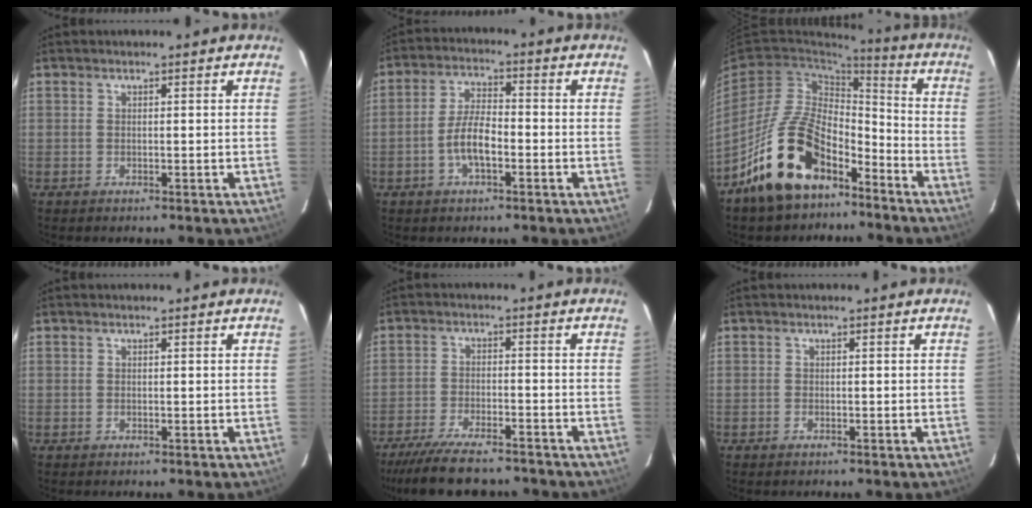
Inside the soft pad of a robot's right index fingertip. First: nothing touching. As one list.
[{"total": 6.6, "force": [-2.4, 2.4, 5.7], "torque": [-0.116, 0.008, -0.045]}, {"total": 18.1, "force": [-11.3, 9.6, 10.2], "torque": [-0.199, 0.021, -0.182]}, {"total": 0.0}, {"total": 14.6, "force": [-12.5, 3.8, 6.6], "torque": [-0.144, -0.023, -0.197]}, {"total": 0.7, "force": [-0.5, 0.5, 0.1], "torque": [-0.001, -0.002, -0.009]}]